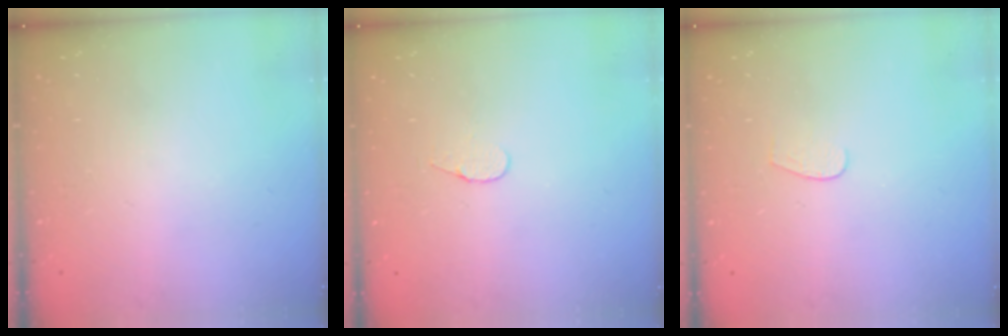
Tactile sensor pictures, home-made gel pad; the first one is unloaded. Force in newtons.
{"total": 4.0, "press": 4.0, "slide": 0.4}
{"total": 4.0, "press": 4.0, "slide": 0.4}